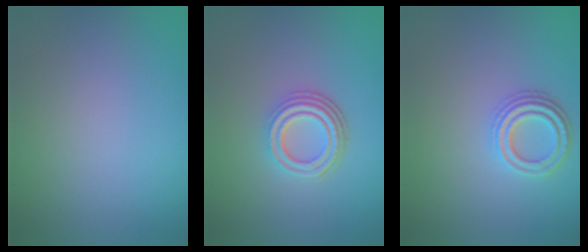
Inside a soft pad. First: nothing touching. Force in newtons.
{"total": 4.2, "press": 3.2, "slide": 2.8}
{"total": 3.0, "press": 2.7, "slide": 1.1}